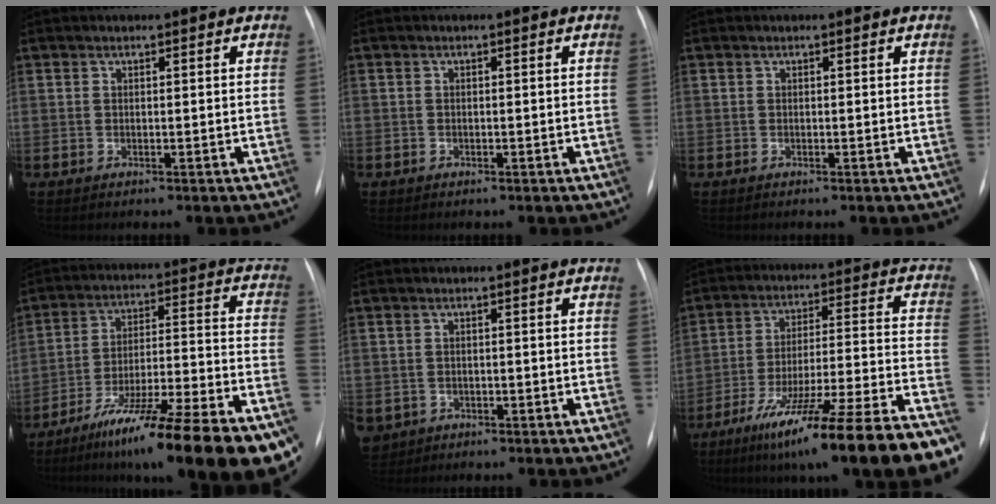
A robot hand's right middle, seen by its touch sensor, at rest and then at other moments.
{"total": 0.5, "force": [-0.3, 0.4, 0.1], "torque": [-0.006, 0.001, -0.005]}
{"total": 0.0}
{"total": 25.3, "force": [-17.2, 2.3, 18.5], "torque": [-0.203, -0.005, -0.278]}
{"total": 5.1, "force": [-2.1, 4.4, 1.4], "torque": [-0.040, 0.002, -0.024]}
{"total": 24.0, "force": [-16.5, 0.8, 17.5], "torque": [-0.206, -0.017, -0.266]}